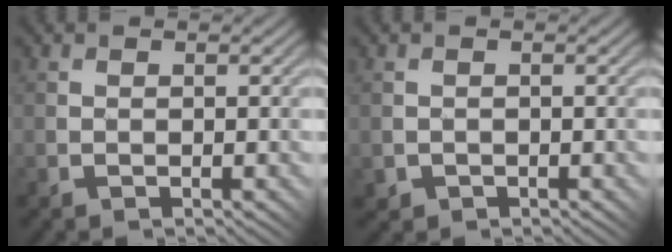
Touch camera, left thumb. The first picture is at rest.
{"total": 1.1, "force": [-0.4, 1.1, 0.1], "torque": [-0.006, -0.007, -0.005]}